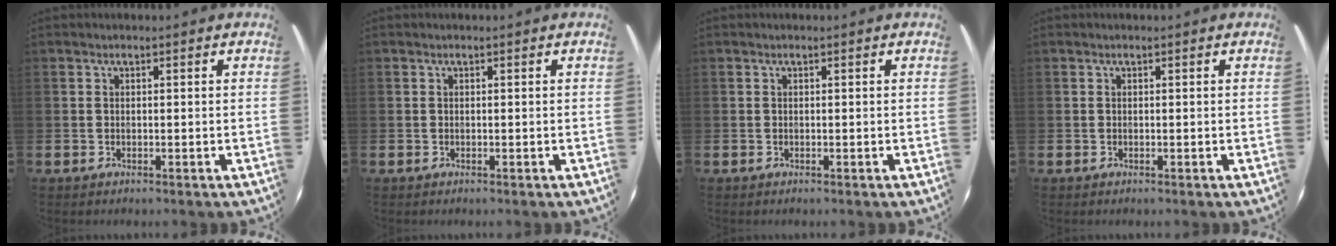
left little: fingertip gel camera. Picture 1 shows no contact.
{"total": 0.0}
{"total": 0.0}
{"total": 0.0}